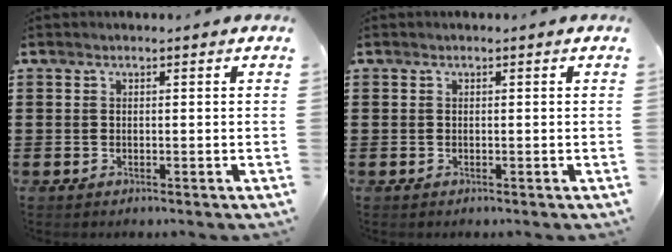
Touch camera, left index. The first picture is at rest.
{"total": 0.0}